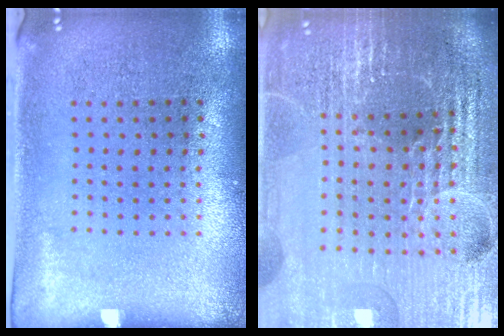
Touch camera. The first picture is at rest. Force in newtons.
{"total": 6.7, "press": 5.8, "slide": 3.4}